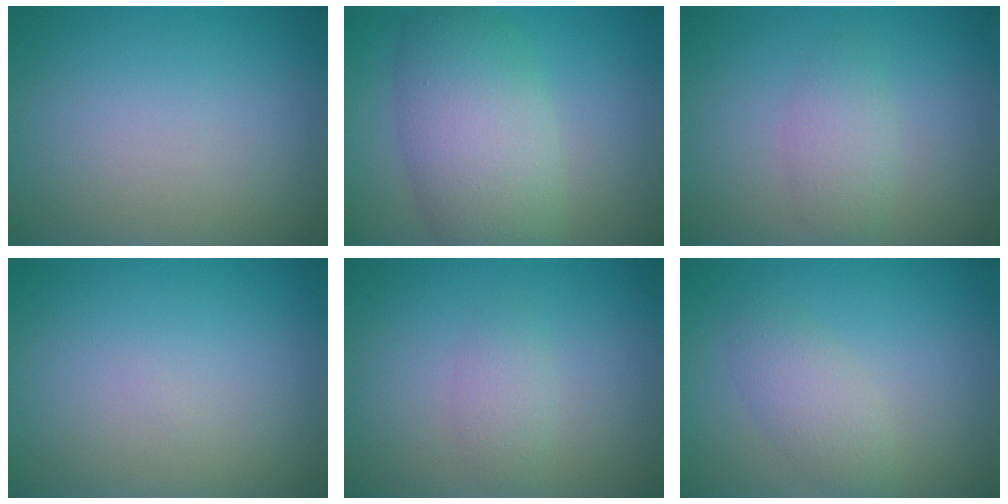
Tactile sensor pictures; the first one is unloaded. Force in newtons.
{"total": 7.0, "press": 7.0, "slide": 0.3}
{"total": 2.0, "press": 2.0, "slide": 0.1}
{"total": 0.0}
{"total": 1.4, "press": 1.4, "slide": 0.0}
{"total": 2.4, "press": 2.4, "slide": 0.0}